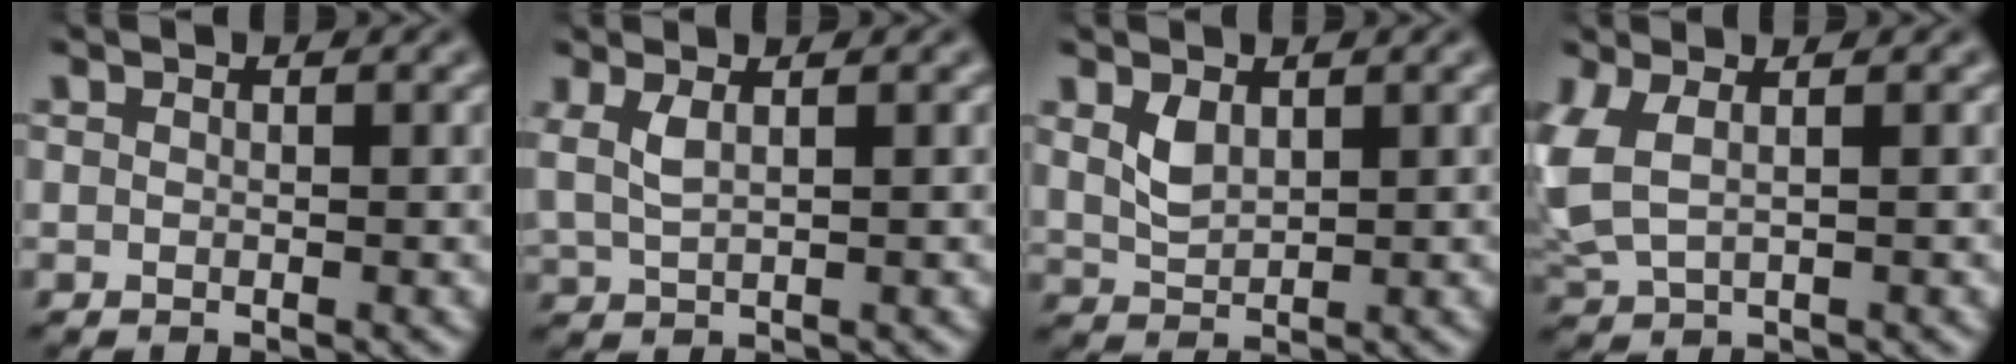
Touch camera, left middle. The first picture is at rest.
{"total": 1.9, "force": [0.9, 0.6, 1.6], "torque": [-0.037, 0.001, 0.021]}
{"total": 2.1, "force": [1.1, 1.2, 1.4], "torque": [-0.034, -0.003, 0.028]}
{"total": 3.7, "force": [0.9, 1.9, 3.0], "torque": [-0.090, 0.002, 0.021]}